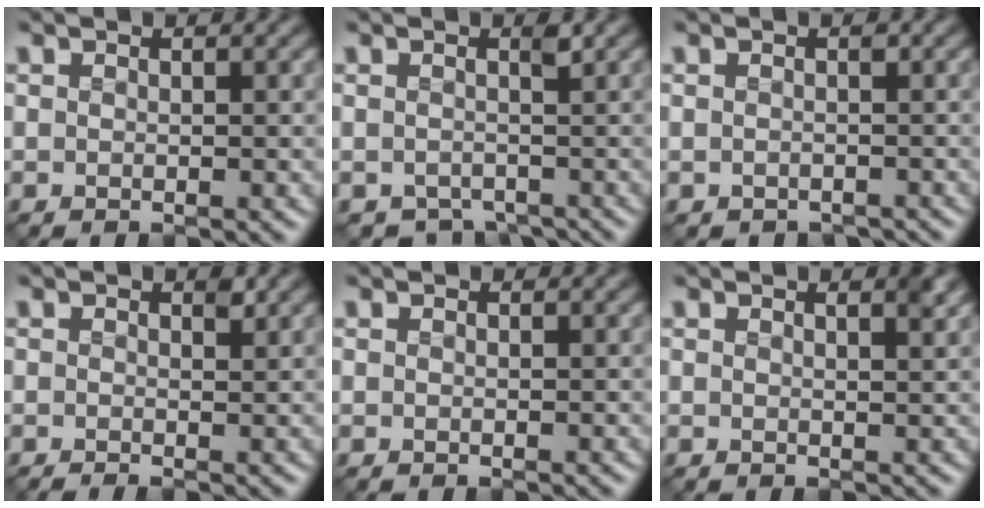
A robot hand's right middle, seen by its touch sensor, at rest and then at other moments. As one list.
[{"total": 2.1, "force": [-1.5, 1.0, 1.0], "torque": [-0.008, -0.013, -0.025]}, {"total": 1.4, "force": [-1.2, 0.7, 0.4], "torque": [-0.004, -0.010, -0.022]}, {"total": 0.8, "force": [-0.1, 0.0, 0.8], "torque": [-0.011, -0.005, -0.006]}, {"total": 0.0}, {"total": 1.4, "force": [0.8, 0.4, 1.0], "torque": [-0.008, 0.001, 0.008]}]